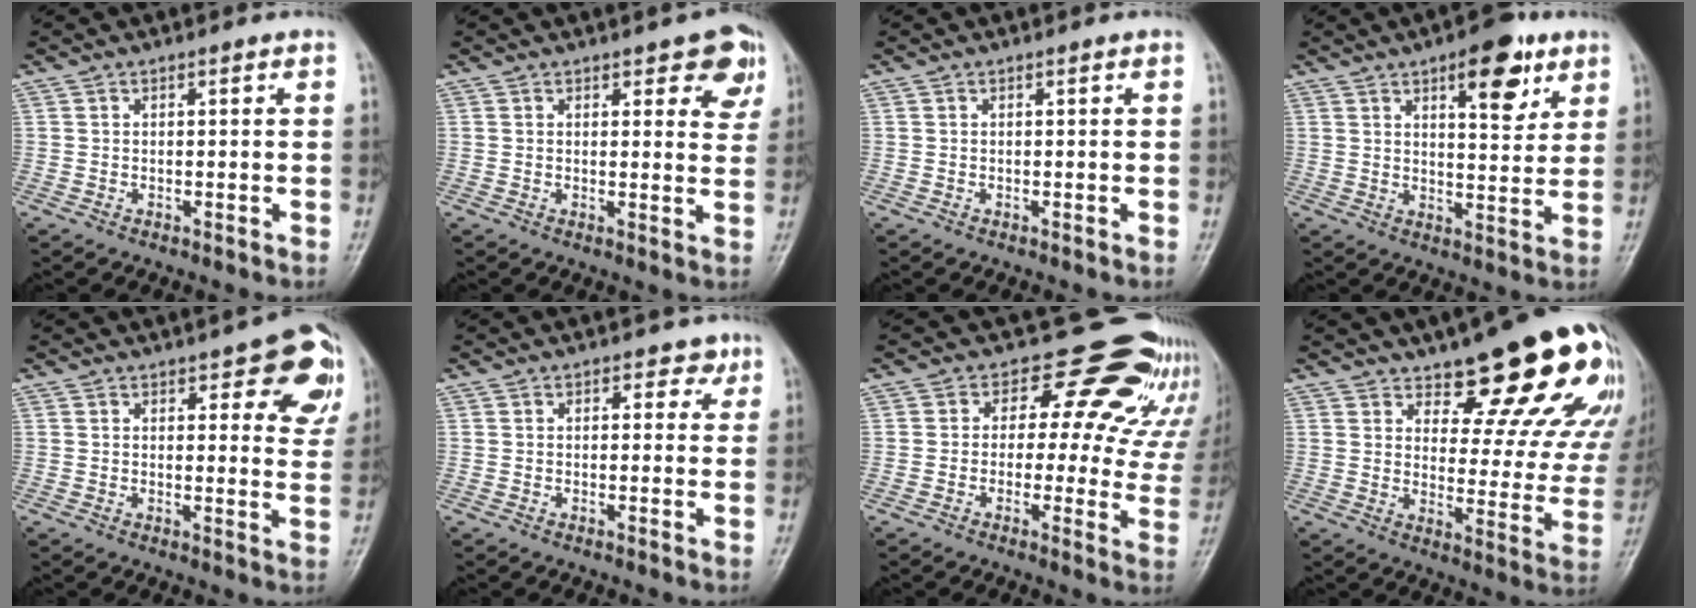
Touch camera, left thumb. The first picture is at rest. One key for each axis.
{"total": 6.2, "fx": 3.7, "fy": 2.9, "fz": 4.0, "tx": -0.009, "ty": -0.016, "tz": 0.038}
{"total": 0.0}
{"total": 11.1, "fx": 5.8, "fy": 4.6, "fz": 8.3, "tx": -0.087, "ty": -0.026, "tz": 0.079}
{"total": 11.6, "fx": 5.8, "fy": 4.8, "fz": 8.9, "tx": -0.053, "ty": -0.020, "tz": 0.061}
{"total": 2.7, "fx": 1.3, "fy": 2.1, "fz": 1.2, "tx": 0.011, "ty": -0.001, "tz": 0.008}
{"total": 18.2, "fx": 13.5, "fy": 8.1, "fz": 9.1, "tx": -0.059, "ty": -0.065, "tz": 0.148}
{"total": 21.3, "fx": 14.6, "fy": 7.3, "fz": 13.6, "tx": -0.125, "ty": -0.093, "tz": 0.188}